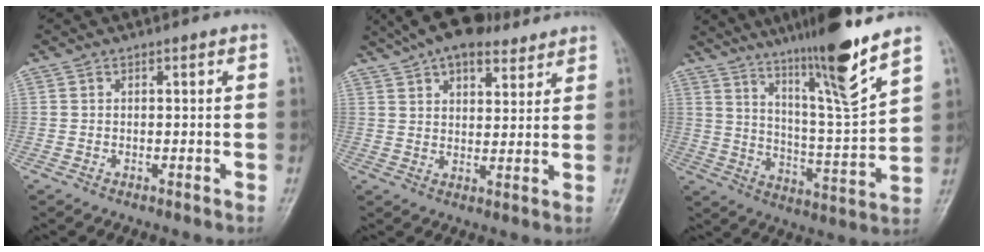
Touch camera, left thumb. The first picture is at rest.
{"total": 14.8, "force": [11.0, 6.6, 7.5], "torque": [-0.105, -0.004, 0.177]}
{"total": 16.6, "force": [12.0, -0.1, 11.5], "torque": [-0.178, -0.072, 0.203]}